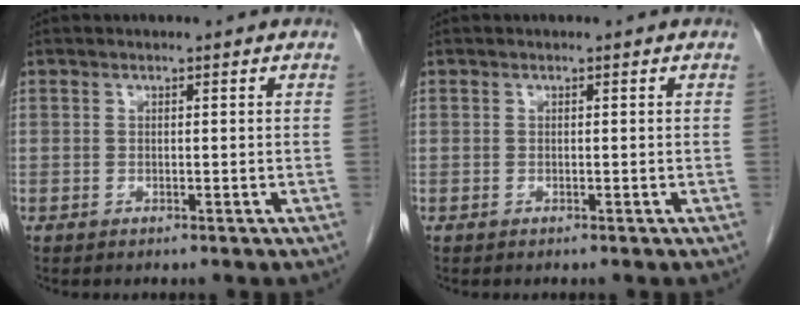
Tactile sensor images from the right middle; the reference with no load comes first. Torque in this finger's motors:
{"motor_torque": [0.21, -0.04, 0.03, 0.01]}